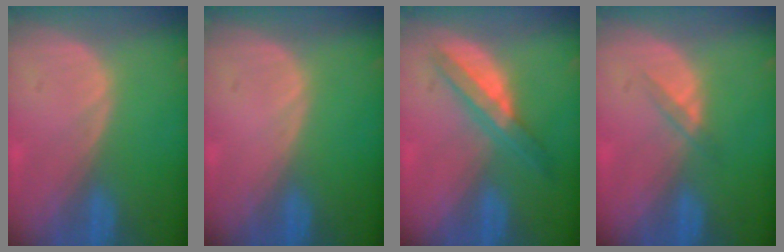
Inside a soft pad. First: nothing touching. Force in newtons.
{"total": 0.0}
{"total": 5.6, "press": 5.2, "slide": 1.9}
{"total": 1.9, "press": 1.7, "slide": 1.0}